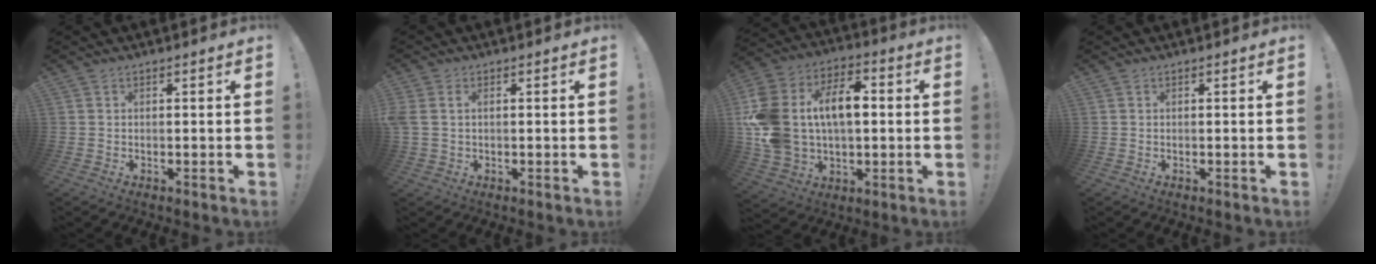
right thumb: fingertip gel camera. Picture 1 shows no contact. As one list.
[{"total": 3.1, "force": [0.8, 2.2, 2.1], "torque": [-0.054, 0.005, 0.016]}, {"total": 20.6, "force": [3.3, 13.8, 15.0], "torque": [-0.297, 0.004, 0.064]}, {"total": 0.0}]